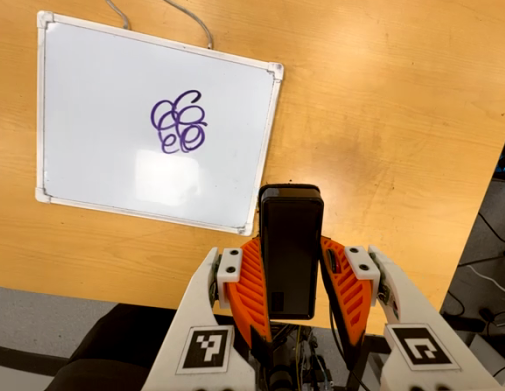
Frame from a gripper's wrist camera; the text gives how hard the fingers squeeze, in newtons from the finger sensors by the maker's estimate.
{"total": 4.2, "left": 2.8, "right": 5.7}